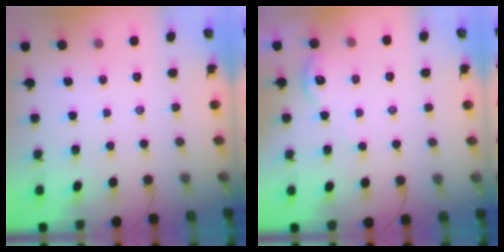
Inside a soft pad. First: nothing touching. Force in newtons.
{"total": 3.7, "press": 3.7, "slide": 0.6}